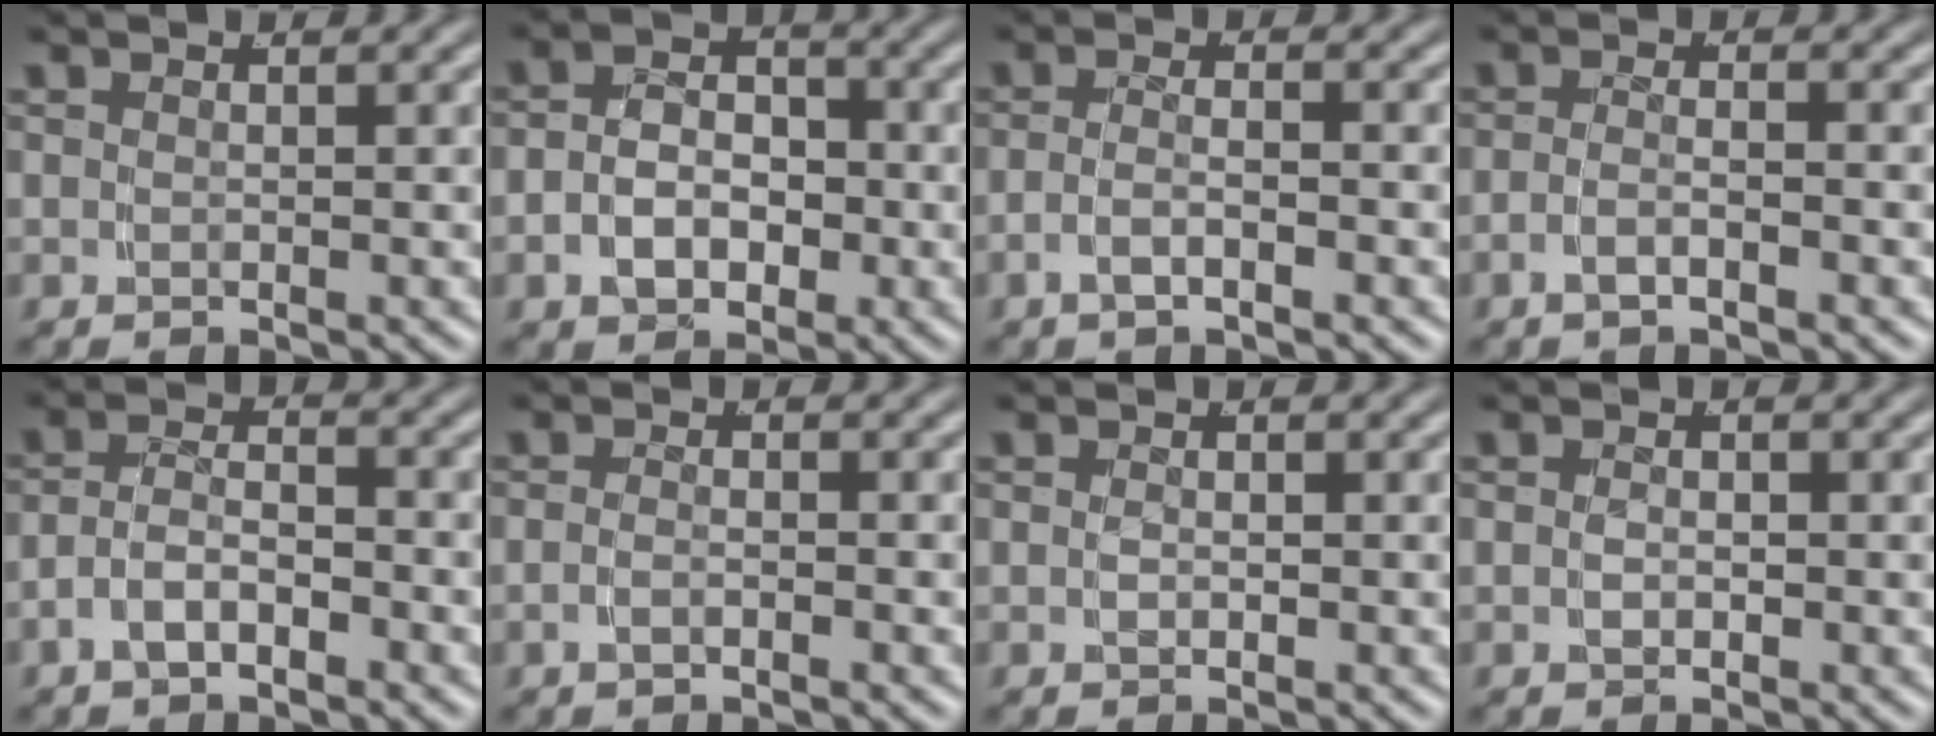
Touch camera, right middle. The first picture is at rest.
{"total": 5.8, "force": [-1.4, 4.5, 3.3], "torque": [-0.060, -0.009, -0.026]}
{"total": 2.3, "force": [-1.5, 0.4, 1.7], "torque": [-0.034, -0.009, -0.023]}
{"total": 2.1, "force": [-1.6, 0.2, 1.3], "torque": [-0.028, -0.007, -0.026]}
{"total": 3.5, "force": [-1.9, 2.0, 2.2], "torque": [-0.040, -0.007, -0.031]}
{"total": 1.3, "force": [-1.0, -0.1, 0.9], "torque": [-0.022, -0.005, -0.015]}
{"total": 0.5, "force": [-0.4, -0.1, 0.4], "torque": [-0.009, -0.003, -0.002]}
{"total": 0.7, "force": [-0.5, 0.2, 0.5], "torque": [-0.013, -0.006, -0.004]}